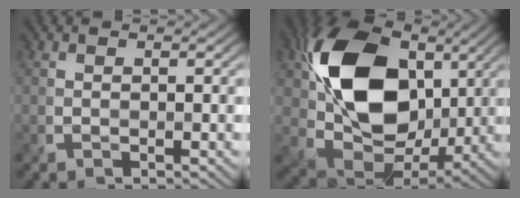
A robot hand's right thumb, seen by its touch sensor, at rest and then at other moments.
{"total": 17.2, "force": [3.9, 12.2, 11.5], "torque": [-0.242, 0.008, 0.074]}